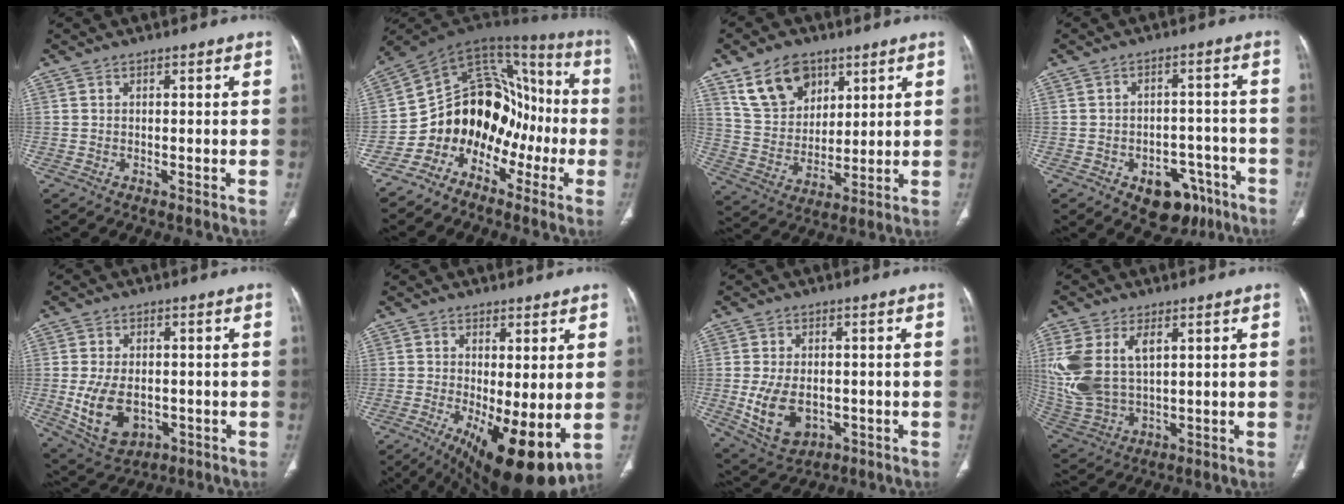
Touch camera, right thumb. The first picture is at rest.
{"total": 16.9, "force": [-6.7, 12.7, 9.0], "torque": [-0.077, 0.123, -0.123]}
{"total": 12.7, "force": [7.2, 8.5, 5.9], "torque": [-0.081, -0.030, 0.143]}
{"total": 10.4, "force": [-6.0, 6.6, 5.2], "torque": [-0.030, 0.046, -0.074]}
{"total": 10.6, "force": [-1.9, 7.0, 7.8], "torque": [-0.135, -0.003, -0.014]}
{"total": 14.2, "force": [-3.2, 4.7, 13.0], "torque": [-0.195, -0.028, -0.032]}
{"total": 10.0, "force": [-1.8, 6.6, 7.3], "torque": [-0.125, -0.004, -0.012]}
{"total": 14.7, "force": [4.1, 8.7, 11.1], "torque": [-0.255, -0.006, 0.096]}